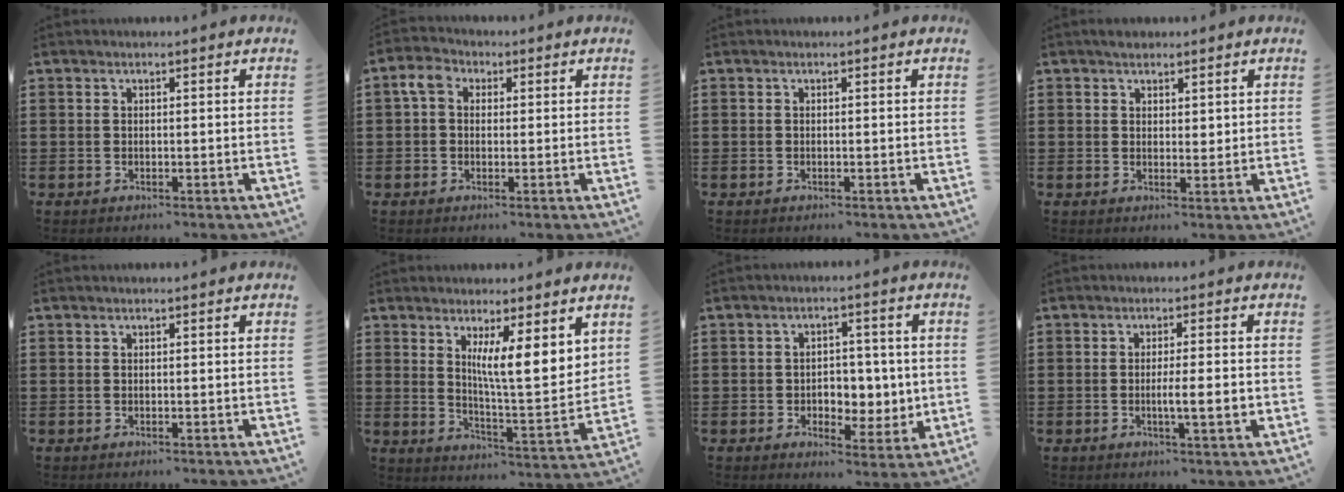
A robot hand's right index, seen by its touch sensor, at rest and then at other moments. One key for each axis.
{"total": 3.6, "fx": 0.8, "fy": 2.7, "fz": 2.3, "tx": -0.052, "ty": 0.009, "tz": 0.012}
{"total": 0.0}
{"total": 2.4, "fx": 1.8, "fy": 1.5, "fz": 0.3, "tx": -0.003, "ty": 0.006, "tz": 0.033}
{"total": 0.0}
{"total": 7.4, "fx": 4.2, "fy": 1.1, "fz": 6.0, "tx": -0.110, "ty": -0.030, "tz": 0.068}
{"total": 4.9, "fx": -0.2, "fy": 4.0, "fz": 2.7, "tx": -0.049, "ty": 0.009, "tz": -0.010}
{"total": 4.3, "fx": -0.8, "fy": 0.4, "fz": 4.2, "tx": -0.071, "ty": -0.004, "tz": -0.015}